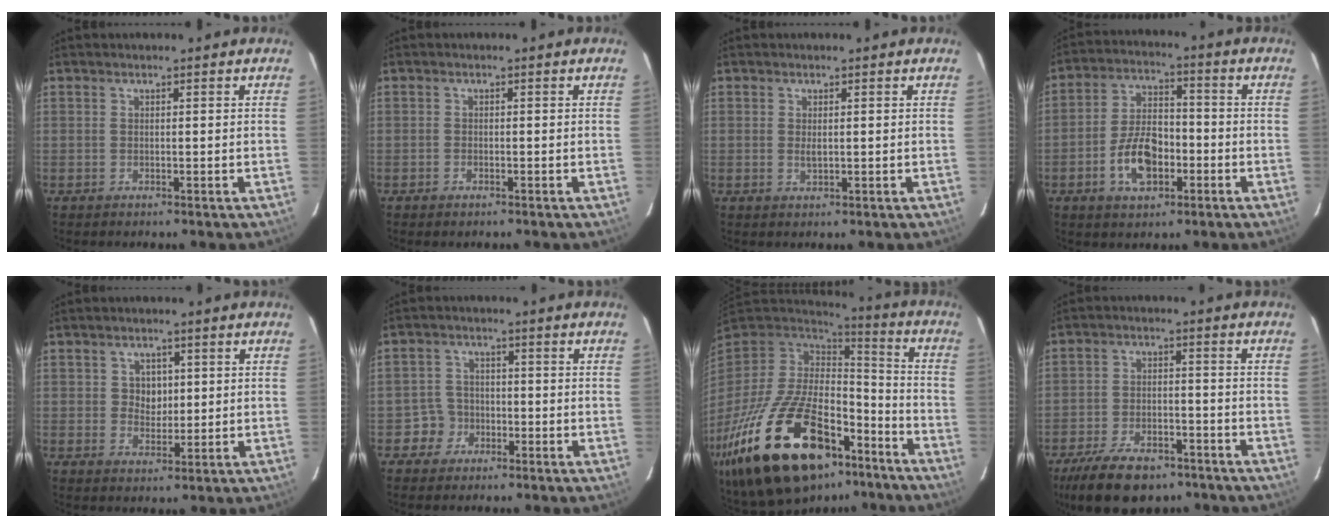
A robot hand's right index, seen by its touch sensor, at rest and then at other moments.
{"total": 1.0, "force": [-0.7, 0.5, 0.5], "torque": [-0.011, 0.000, -0.012]}
{"total": 1.3, "force": [0.1, 0.7, 1.2], "torque": [-0.022, 0.000, 0.003]}
{"total": 10.2, "force": [-3.9, 5.8, 7.5], "torque": [-0.150, 0.013, -0.062]}
{"total": 3.6, "force": [0.7, 3.2, 1.3], "torque": [-0.020, 0.008, 0.012]}
{"total": 4.0, "force": [-1.9, 3.5, -0.2], "torque": [0.003, 0.020, -0.033]}
{"total": 33.1, "force": [-20.1, 15.4, 21.3], "torque": [-0.417, -0.031, -0.307]}
{"total": 14.7, "force": [-10.5, 6.9, 7.6], "torque": [-0.177, -0.011, -0.169]}